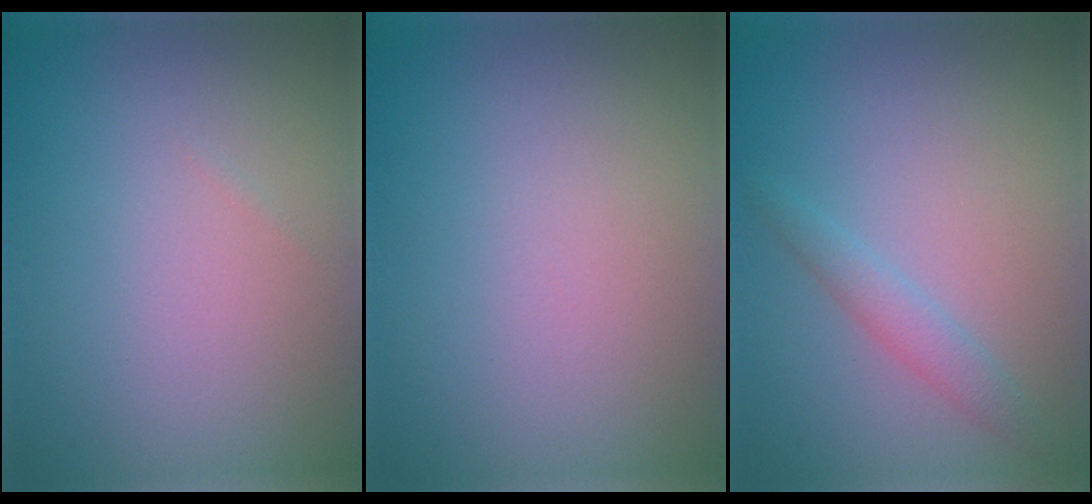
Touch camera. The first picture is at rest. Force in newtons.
{"total": 0.0}
{"total": 1.7, "press": 1.7, "slide": 0.1}